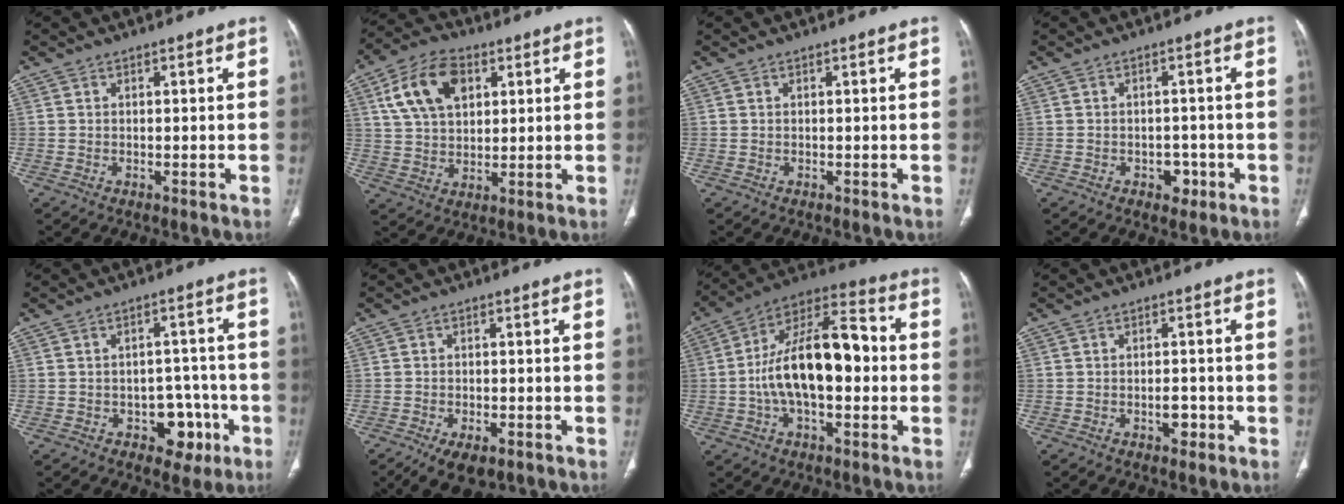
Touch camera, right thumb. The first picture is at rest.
{"total": 13.0, "force": [4.9, 8.3, 8.7], "torque": [-0.146, 0.000, 0.090]}
{"total": 0.0}
{"total": 3.3, "force": [-1.3, 2.4, 1.7], "torque": [-0.005, 0.007, -0.014]}
{"total": 7.9, "force": [-3.3, 5.4, 4.6], "torque": [-0.021, 0.033, -0.038]}
{"total": 6.6, "force": [-4.0, 3.3, 4.2], "torque": [-0.066, 0.003, -0.061]}
{"total": 19.0, "force": [-0.9, 9.3, 16.5], "torque": [-0.277, 0.044, -0.021]}
{"total": 3.0, "force": [-1.2, 1.9, 2.1], "torque": [-0.018, 0.009, -0.014]}